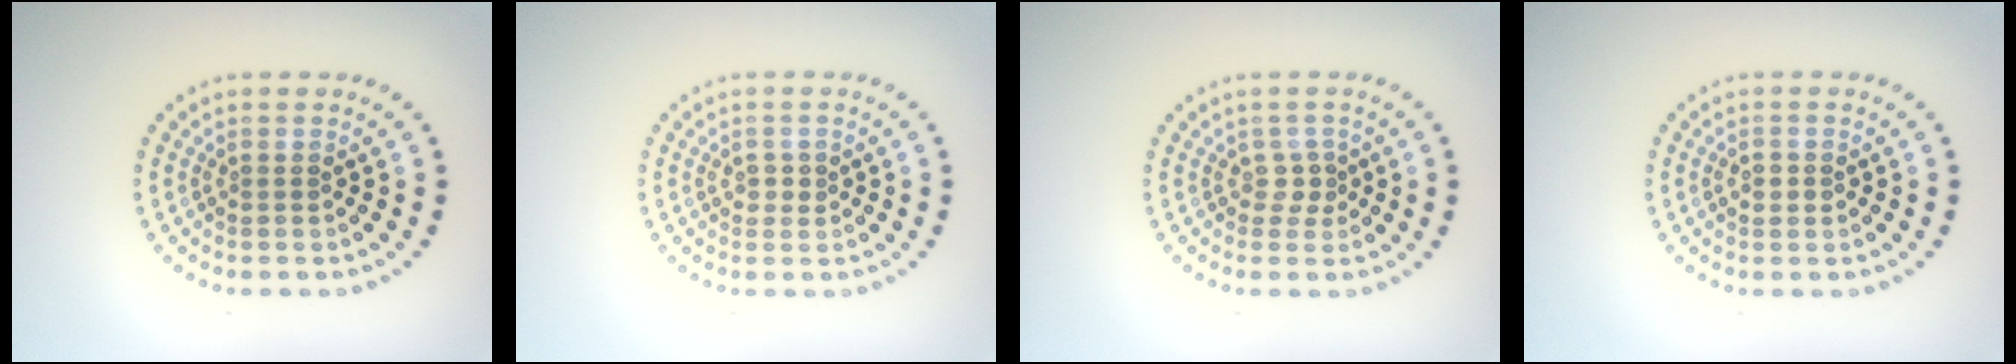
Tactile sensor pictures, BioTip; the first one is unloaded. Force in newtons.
{"total": 1.2, "press": 1.1, "slide": 0.3}
{"total": 1.4, "press": 1.0, "slide": 0.9}
{"total": 0.8, "press": 0.8, "slide": 0.2}